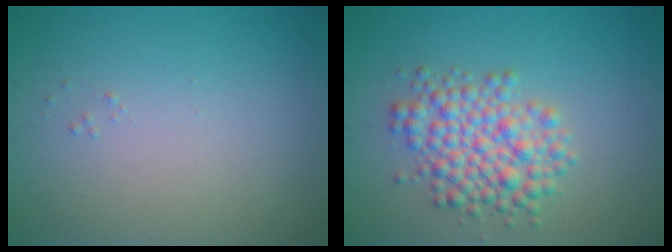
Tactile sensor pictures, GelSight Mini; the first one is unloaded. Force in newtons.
{"total": 5.1, "press": 5.1, "slide": 0.2}